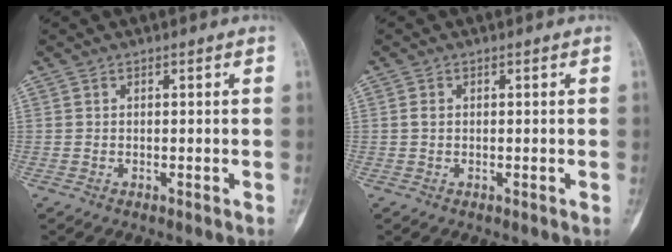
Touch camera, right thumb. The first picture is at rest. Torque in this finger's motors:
{"motor_torque": [0.29, 0.16, 0.18, -0.26, 0.01]}